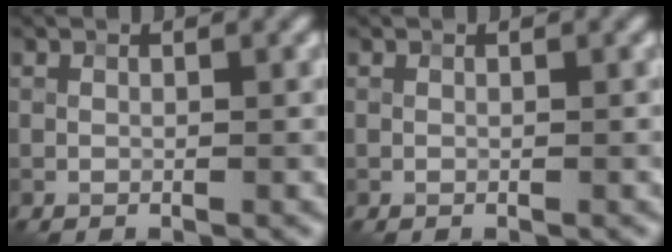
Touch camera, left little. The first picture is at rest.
{"total": 0.0}